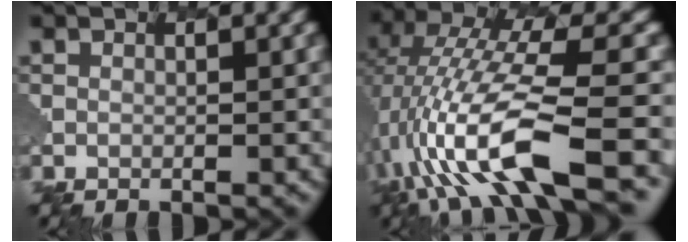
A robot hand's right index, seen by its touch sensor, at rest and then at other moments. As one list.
[{"total": 7.7, "force": [-1.8, 1.9, 7.2], "torque": [-0.174, 0.041, -0.060]}]